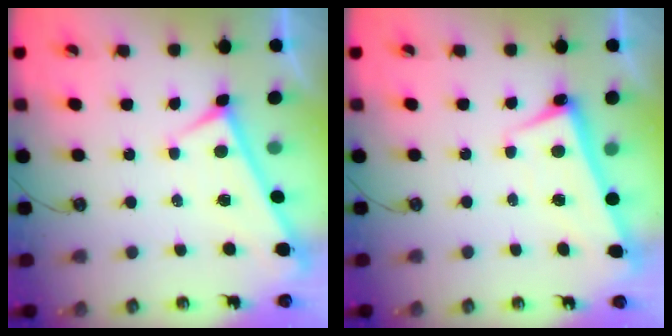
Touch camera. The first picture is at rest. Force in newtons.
{"total": 2.6, "press": 2.5, "slide": 0.8}